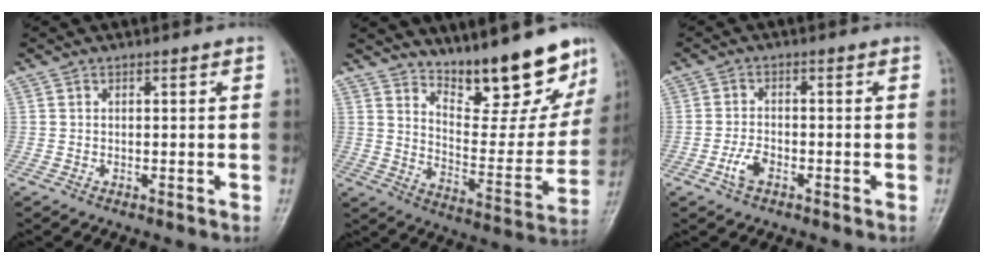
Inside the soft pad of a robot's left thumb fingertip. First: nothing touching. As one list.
[{"total": 18.2, "force": [14.4, 5.4, 9.7], "torque": [-0.091, -0.106, 0.219]}, {"total": 3.4, "force": [-1.7, 1.9, 2.3], "torque": [-0.048, 0.009, -0.033]}]